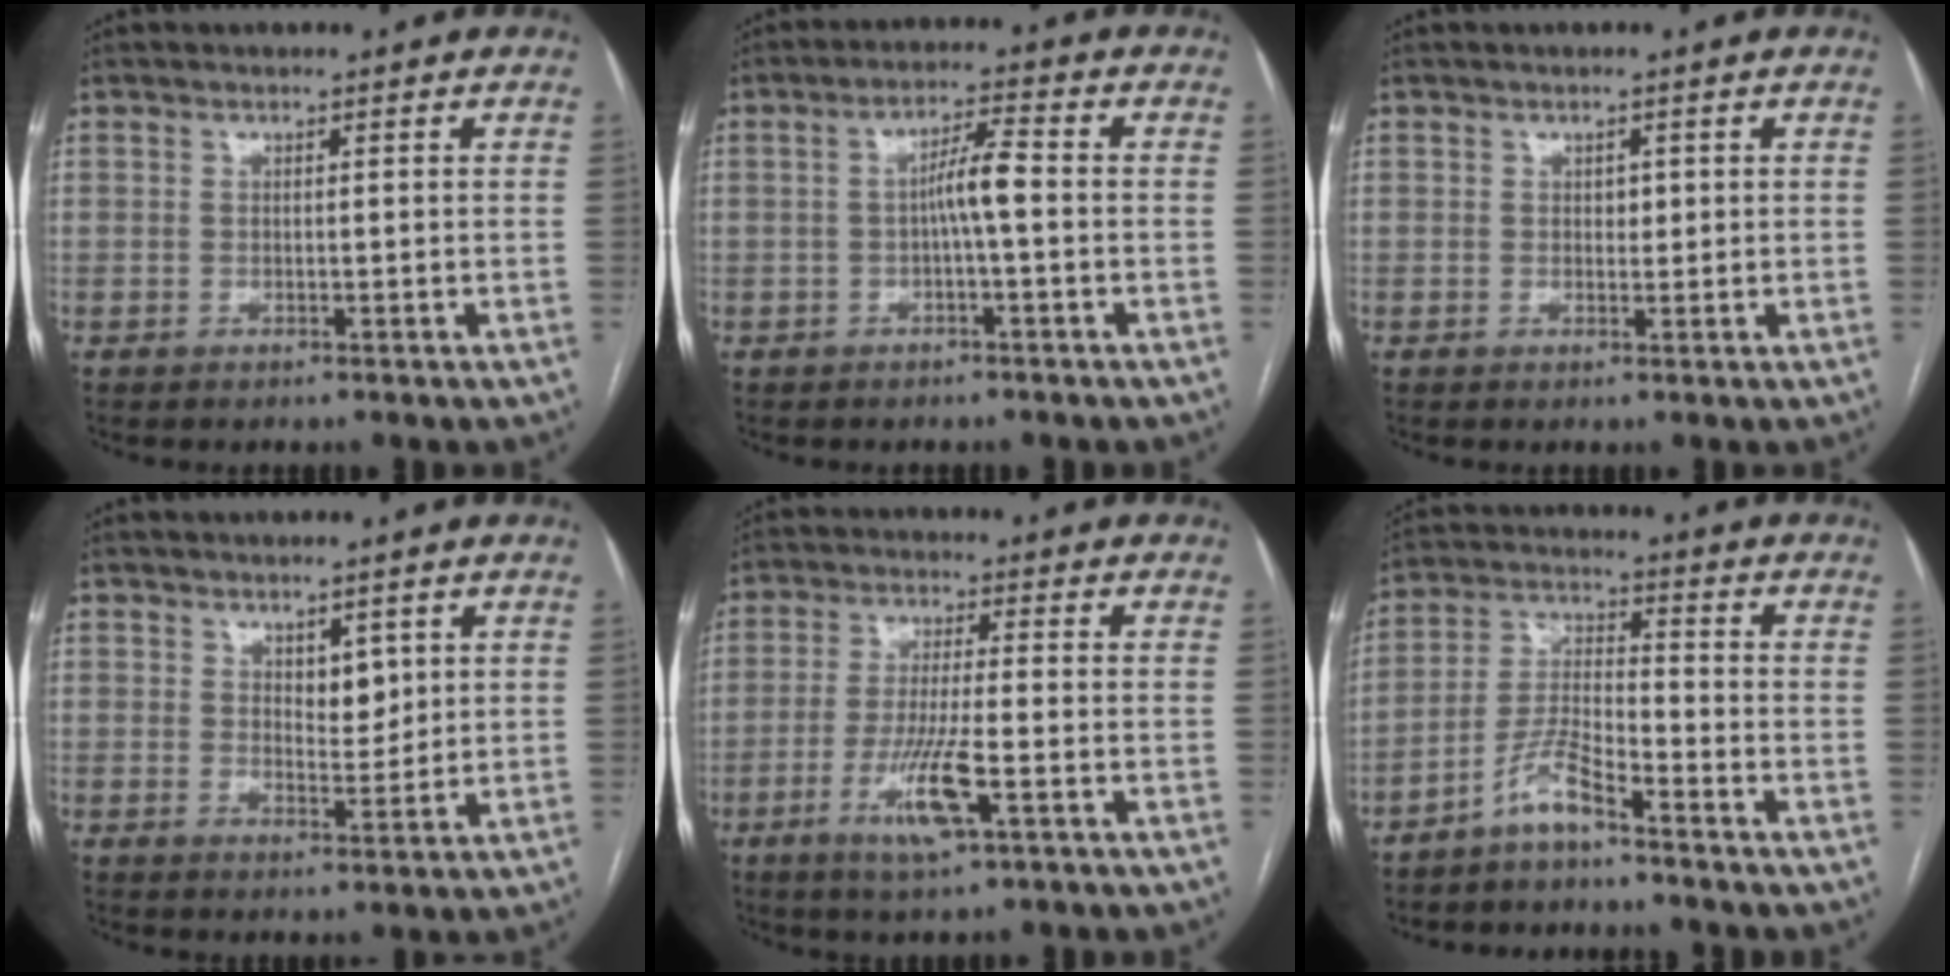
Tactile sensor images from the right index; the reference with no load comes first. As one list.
[{"total": 4.6, "force": [-0.6, 0.3, 4.5], "torque": [-0.077, 0.013, -0.008]}, {"total": 1.2, "force": [0.2, 0.8, 0.8], "torque": [-0.007, 0.001, 0.002]}, {"total": 3.4, "force": [1.5, 1.7, 2.5], "torque": [-0.036, -0.004, 0.028]}, {"total": 8.4, "force": [-3.5, 0.6, 7.7], "torque": [-0.153, -0.014, -0.062]}, {"total": 6.1, "force": [-4.7, 0.7, 3.9], "torque": [-0.090, -0.004, -0.096]}]